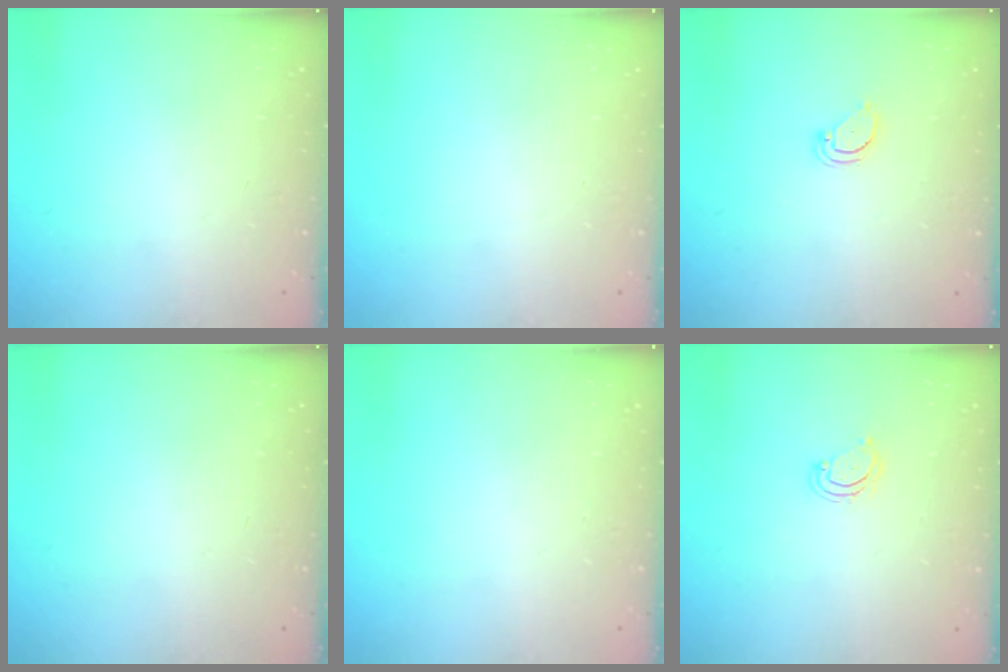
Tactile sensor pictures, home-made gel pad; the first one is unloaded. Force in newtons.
{"total": 0.0}
{"total": 2.1, "press": 2.1, "slide": 0.1}
{"total": 0.0}
{"total": 0.0}
{"total": 4.4, "press": 4.3, "slide": 0.3}